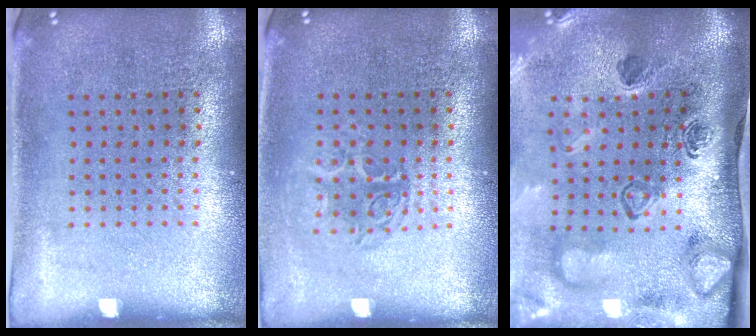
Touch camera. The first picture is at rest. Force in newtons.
{"total": 1.2, "press": 1.1, "slide": 0.4}
{"total": 4.7, "press": 3.2, "slide": 3.4}